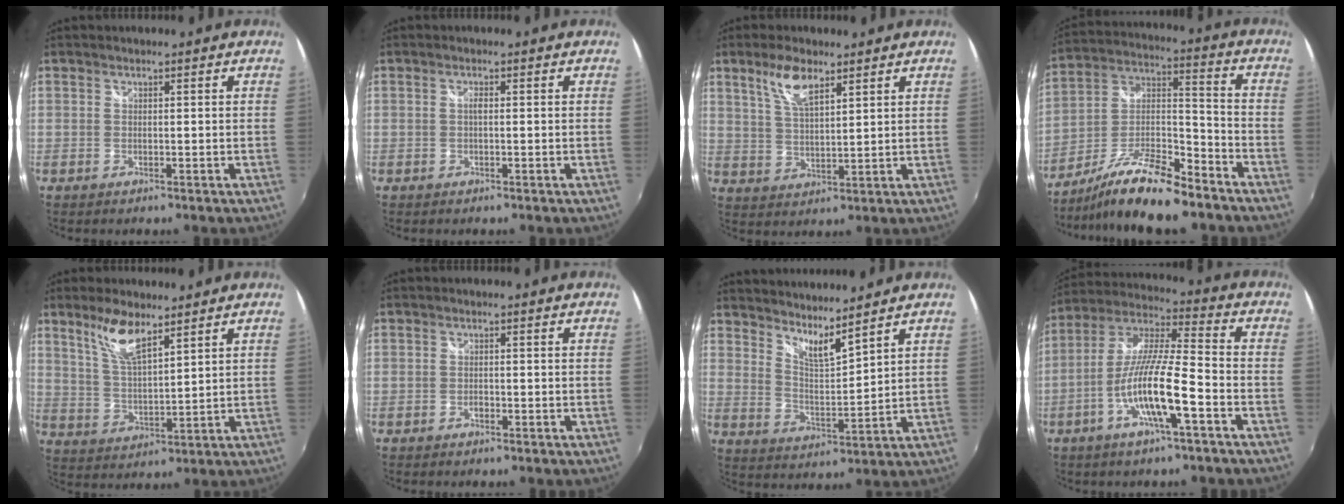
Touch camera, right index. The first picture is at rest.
{"total": 0.9, "force": [-0.1, 0.2, 0.8], "torque": [-0.016, 0.004, -0.003]}
{"total": 7.0, "force": [4.3, 2.4, 4.9], "torque": [-0.094, 0.005, 0.088]}
{"total": 16.9, "force": [-13.0, 3.9, 10.1], "torque": [-0.206, -0.005, -0.228]}
{"total": 8.0, "force": [5.8, 2.5, 4.9], "torque": [-0.093, 0.002, 0.117]}
{"total": 0.8, "force": [-0.5, 0.5, 0.3], "torque": [-0.007, -0.001, -0.010]}
{"total": 6.8, "force": [6.0, 0.3, 3.1], "torque": [-0.051, -0.016, 0.105]}
{"total": 13.4, "force": [-5.5, 1.4, 12.2], "torque": [-0.240, -0.003, -0.107]}